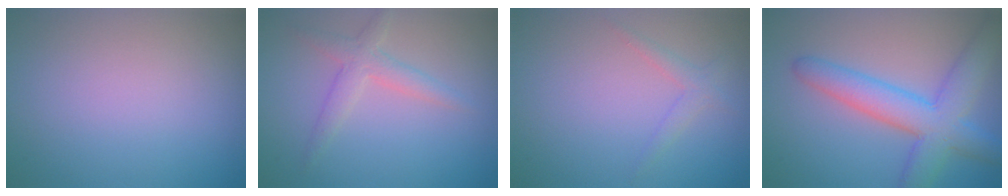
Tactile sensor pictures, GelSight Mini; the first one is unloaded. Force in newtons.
{"total": 2.4, "press": 2.4, "slide": 0.1}
{"total": 1.3, "press": 1.3, "slide": 0.1}
{"total": 6.5, "press": 6.5, "slide": 0.3}